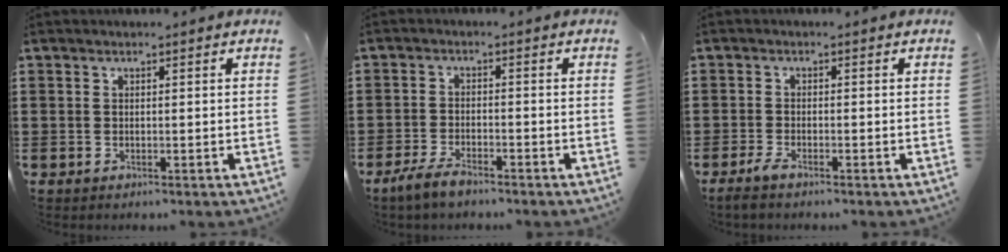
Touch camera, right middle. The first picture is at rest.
{"total": 3.1, "force": [-2.4, 1.0, 1.8], "torque": [-0.047, 0.004, -0.050]}
{"total": 1.8, "force": [-1.3, 0.3, 1.2], "torque": [-0.036, -0.005, -0.030]}